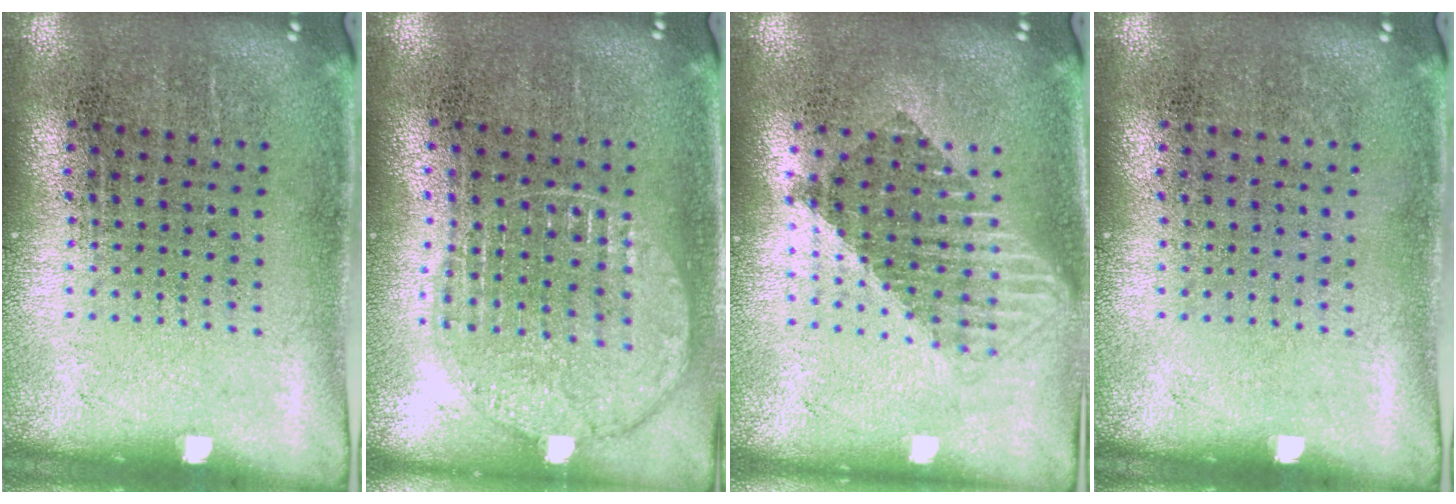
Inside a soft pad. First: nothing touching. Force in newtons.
{"total": 1.1, "press": 1.1, "slide": 0.1}
{"total": 1.6, "press": 1.4, "slide": 0.9}
{"total": 0.0}